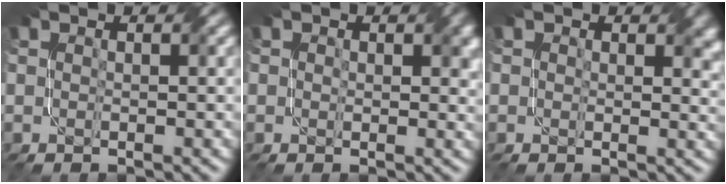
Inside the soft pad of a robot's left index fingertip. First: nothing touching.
{"total": 2.2, "force": [0.7, 1.5, 1.5], "torque": [-0.018, -0.003, 0.009]}
{"total": 2.7, "force": [1.2, 1.9, 1.6], "torque": [-0.018, -0.006, 0.014]}